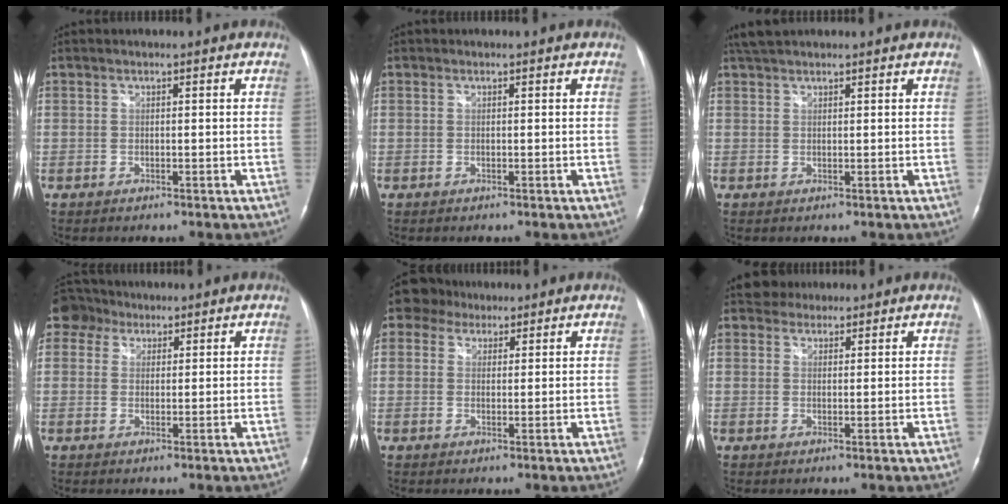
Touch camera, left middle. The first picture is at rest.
{"total": 0.0}
{"total": 3.2, "force": [2.9, 0.7, 1.2], "torque": [-0.027, 0.021, 0.055]}
{"total": 4.4, "force": [2.9, 3.3, 0.4], "torque": [-0.015, 0.022, 0.054]}
{"total": 4.4, "force": [3.0, 3.1, 0.7], "torque": [-0.019, 0.022, 0.053]}
{"total": 2.6, "force": [2.2, 1.2, -0.5], "torque": [0.008, 0.011, 0.033]}